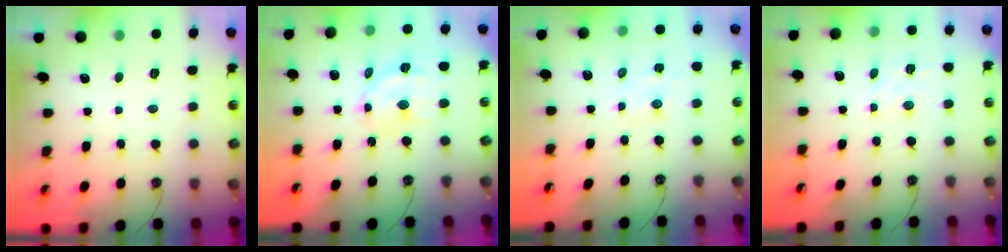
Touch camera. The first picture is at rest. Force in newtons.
{"total": 12.6, "press": 12.6, "slide": 1.0}
{"total": 1.7, "press": 1.6, "slide": 0.3}
{"total": 2.9, "press": 2.9, "slide": 0.5}